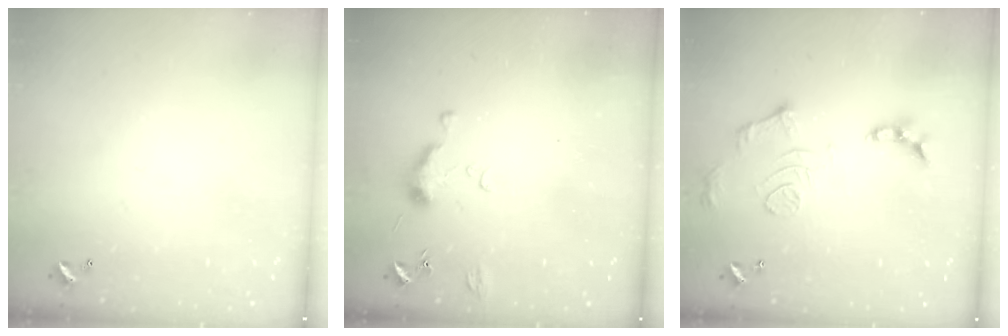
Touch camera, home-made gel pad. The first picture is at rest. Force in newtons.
{"total": 5.9, "press": 5.8, "slide": 0.9}
{"total": 11.8, "press": 11.7, "slide": 0.8}